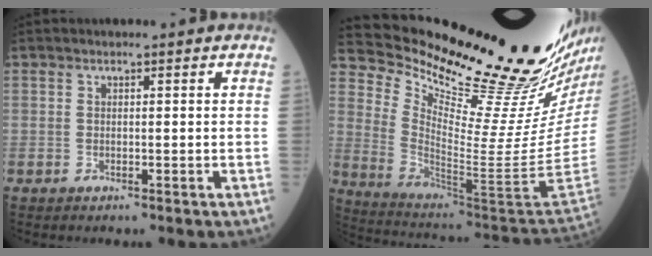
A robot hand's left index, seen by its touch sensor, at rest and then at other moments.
{"total": 29.0, "force": [24.8, -1.5, 15.0], "torque": [-0.245, -0.125, 0.369]}